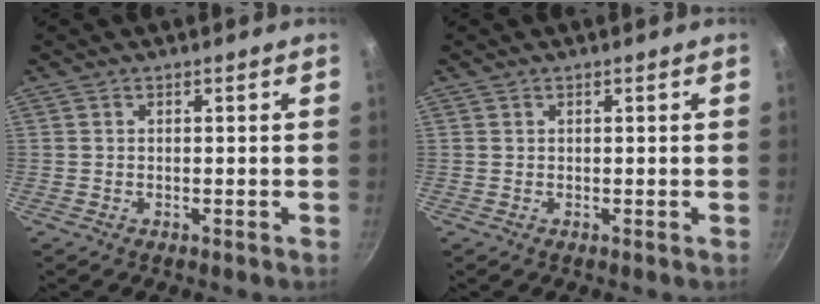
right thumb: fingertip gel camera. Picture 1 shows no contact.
{"total": 0.0}